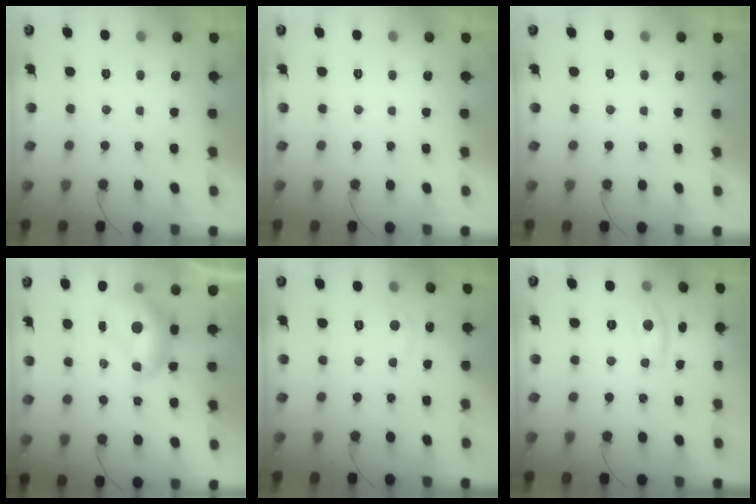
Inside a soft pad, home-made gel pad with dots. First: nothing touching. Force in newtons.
{"total": 0.0}
{"total": 0.0}
{"total": 9.6, "press": 9.6, "slide": 1.0}
{"total": 4.7, "press": 4.6, "slide": 0.8}
{"total": 7.6, "press": 7.6, "slide": 0.6}